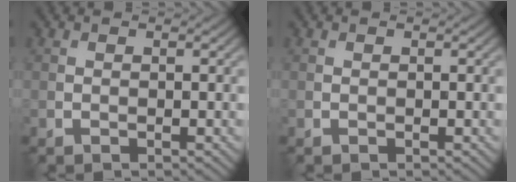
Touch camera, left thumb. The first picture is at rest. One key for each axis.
{"total": 0.0}